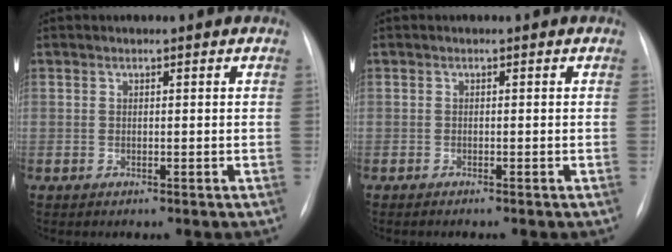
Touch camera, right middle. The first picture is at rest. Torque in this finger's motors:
{"motor_torque": [0.72, -0.86, 0.01, 0.02]}